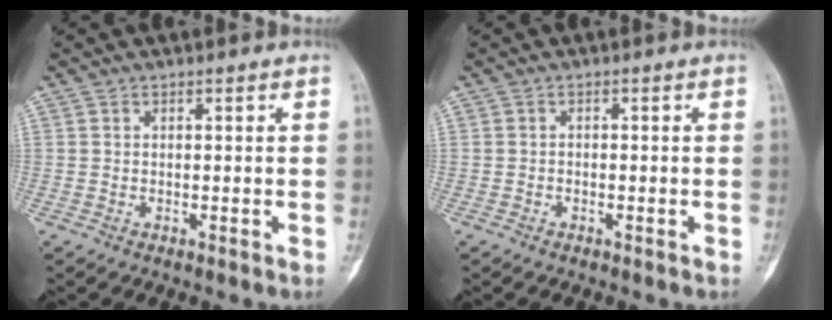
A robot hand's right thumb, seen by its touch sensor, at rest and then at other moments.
{"total": 0.5, "force": [-0.3, 0.3, 0.2], "torque": [-0.002, 0.002, -0.009]}